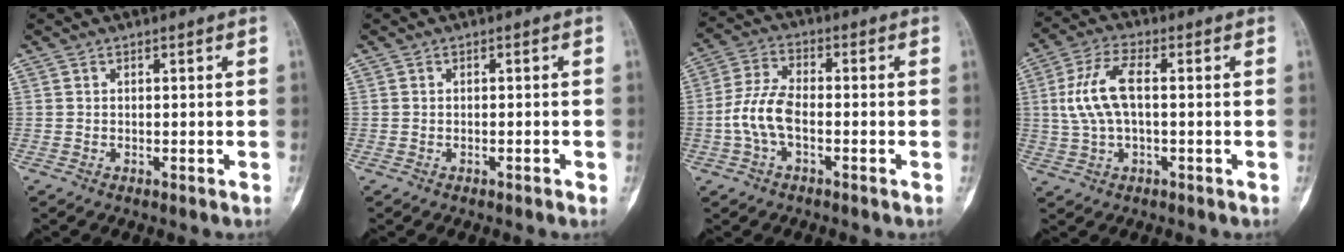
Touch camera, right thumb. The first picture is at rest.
{"total": 0.9, "force": [-0.5, 0.4, 0.6], "torque": [-0.008, 0.004, -0.009]}
{"total": 8.3, "force": [-2.1, 4.6, 6.6], "torque": [-0.141, 0.025, -0.047]}
{"total": 9.5, "force": [0.6, 4.6, 8.3], "torque": [-0.179, 0.022, 0.009]}